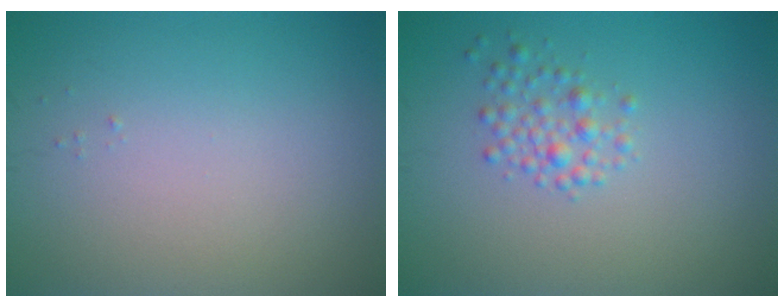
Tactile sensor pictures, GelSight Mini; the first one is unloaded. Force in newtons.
{"total": 1.9, "press": 1.9, "slide": 0.1}